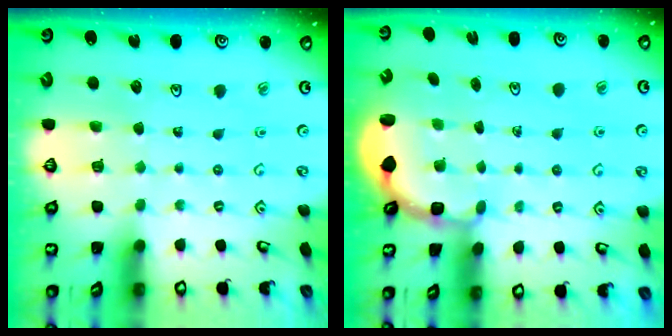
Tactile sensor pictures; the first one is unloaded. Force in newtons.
{"total": 2.8, "press": 2.4, "slide": 1.4}